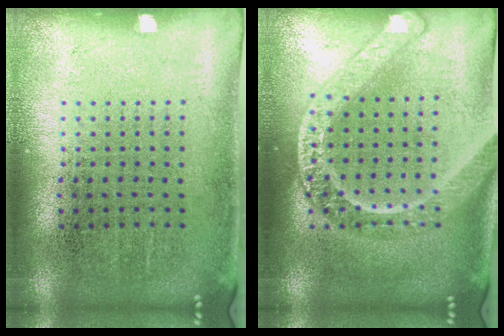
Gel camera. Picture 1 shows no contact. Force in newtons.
{"total": 2.9, "press": 2.9, "slide": 0.4}